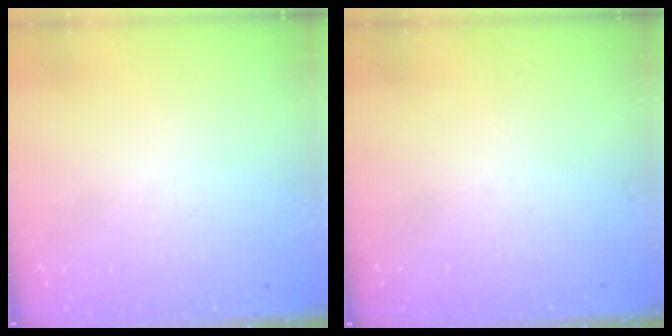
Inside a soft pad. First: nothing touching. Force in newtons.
{"total": 0.0}